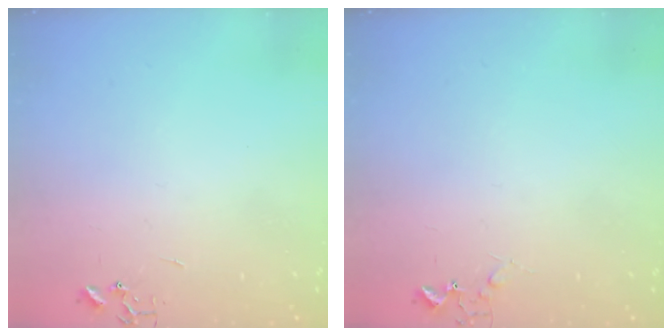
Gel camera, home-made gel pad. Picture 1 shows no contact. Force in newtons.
{"total": 6.6, "press": 6.6, "slide": 0.8}